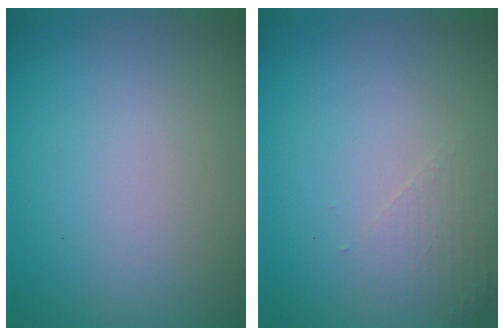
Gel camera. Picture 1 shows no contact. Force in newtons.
{"total": 1.6, "press": 1.6, "slide": 0.4}